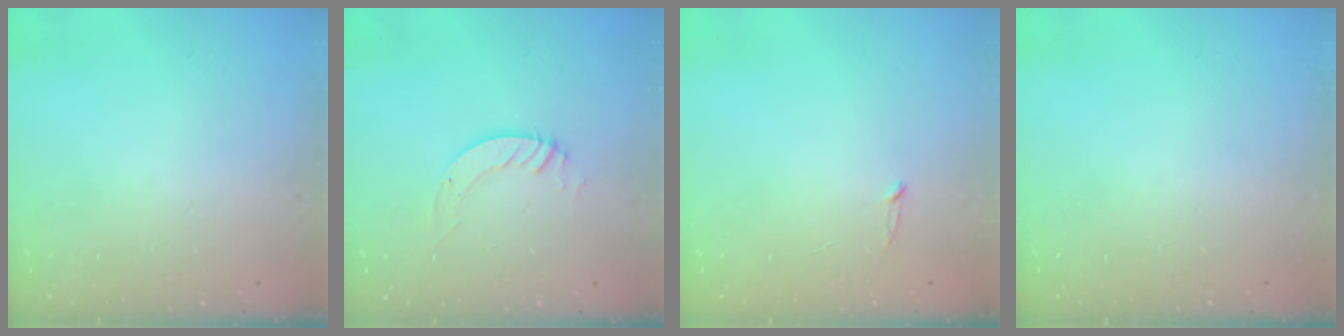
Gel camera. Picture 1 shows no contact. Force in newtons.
{"total": 3.6, "press": 3.6, "slide": 0.1}
{"total": 2.5, "press": 2.5, "slide": 0.2}
{"total": 0.0}